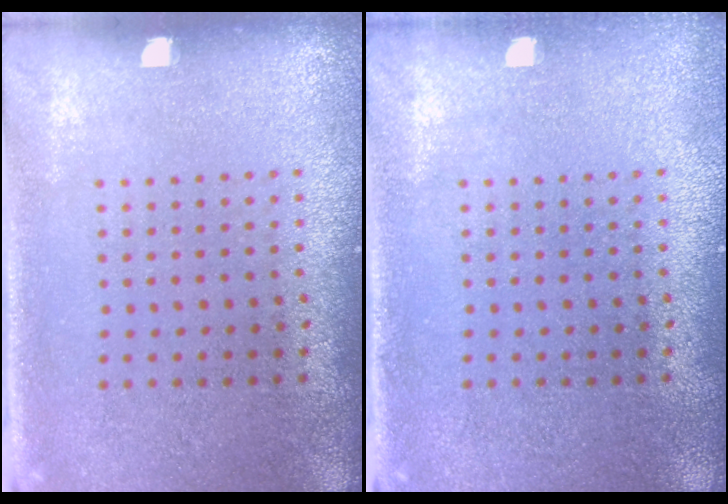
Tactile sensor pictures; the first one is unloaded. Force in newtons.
{"total": 0.6, "press": 0.5, "slide": 0.2}